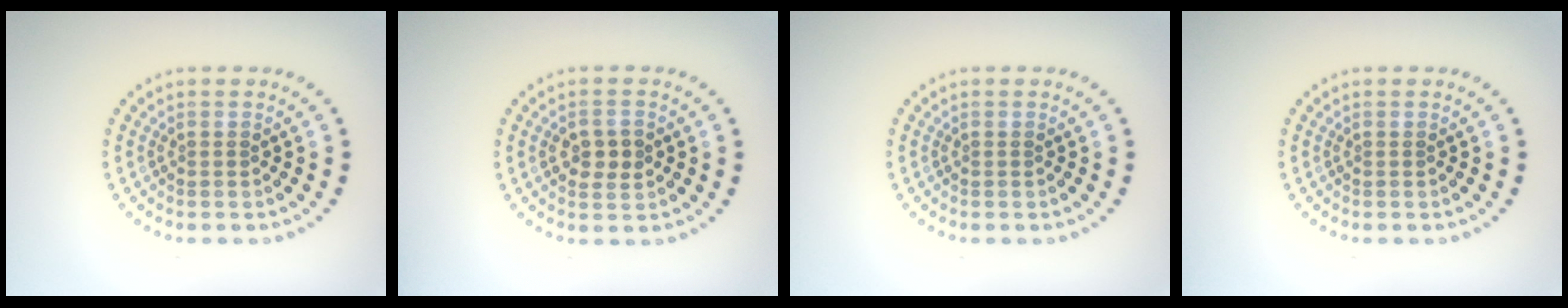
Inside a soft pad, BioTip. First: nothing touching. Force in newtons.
{"total": 2.5, "press": 2.5, "slide": 0.0}
{"total": 0.0}
{"total": 0.0}